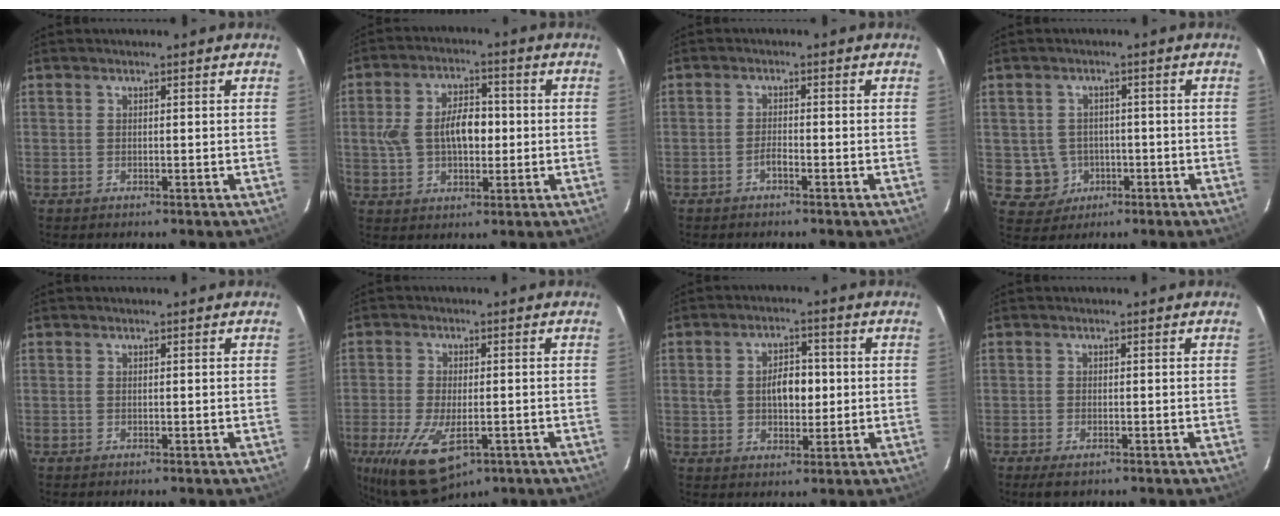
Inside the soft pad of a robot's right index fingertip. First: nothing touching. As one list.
[{"total": 9.5, "force": [-0.1, 5.5, 7.7], "torque": [-0.149, 0.016, 0.001]}, {"total": 1.3, "force": [-1.1, 0.2, 0.8], "torque": [-0.019, 0.004, -0.022]}, {"total": 5.6, "force": [-1.3, 5.4, 0.7], "torque": [-0.028, 0.017, -0.006]}, {"total": 0.0}, {"total": 13.1, "force": [-6.0, 6.2, 9.9], "torque": [-0.216, -0.041, -0.095]}, {"total": 7.0, "force": [0.3, 4.4, 5.5], "torque": [-0.094, 0.012, 0.007]}, {"total": 2.6, "force": [-1.7, 1.1, 1.6], "torque": [-0.034, -0.008, -0.029]}]